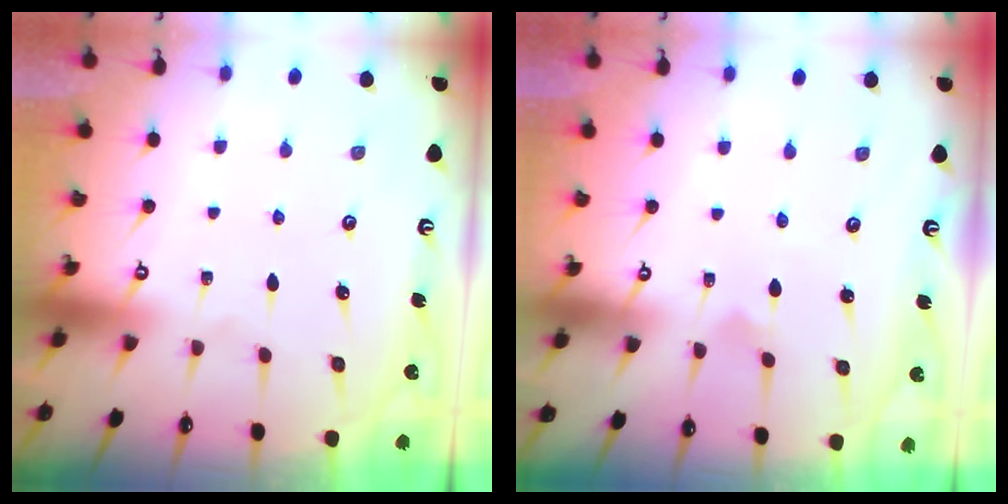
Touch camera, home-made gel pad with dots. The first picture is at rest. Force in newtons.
{"total": 1.8, "press": 1.8, "slide": 0.1}